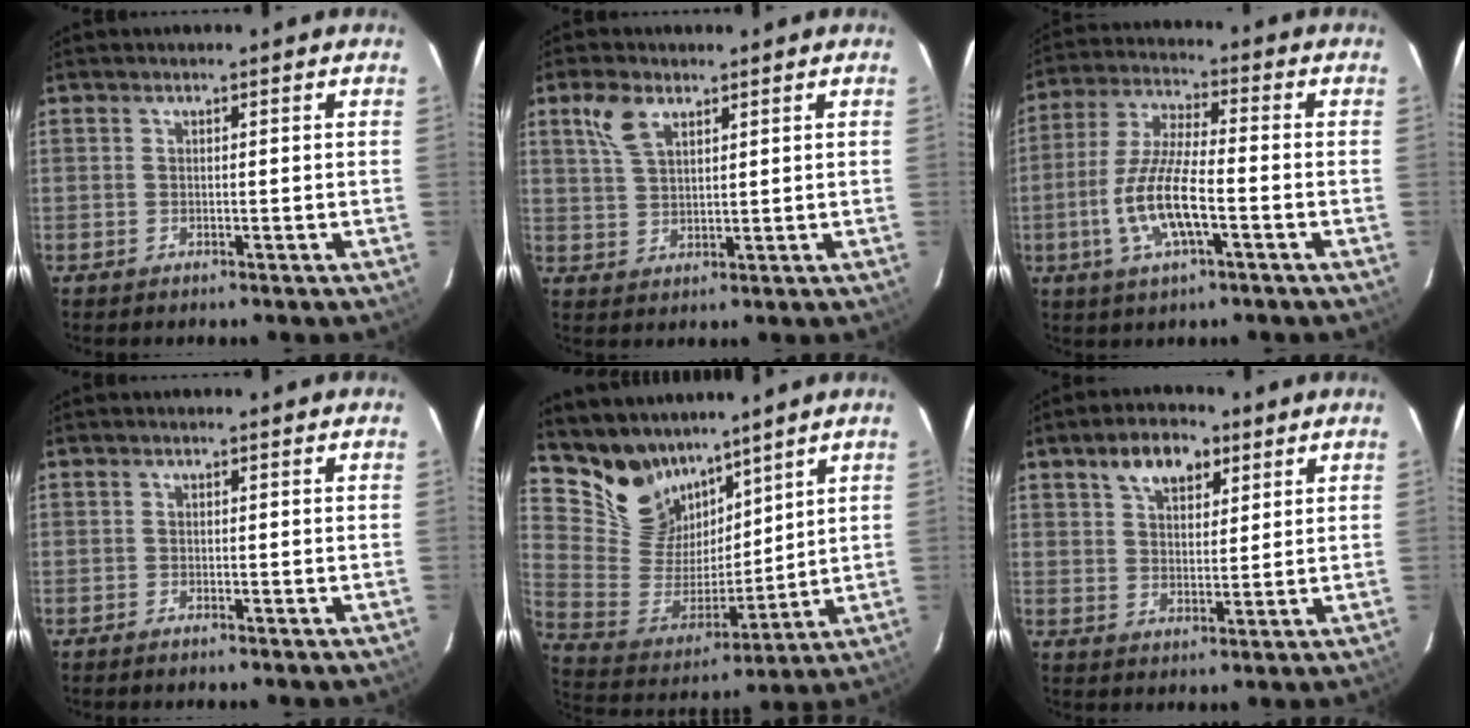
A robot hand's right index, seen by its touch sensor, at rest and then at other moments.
{"total": 5.8, "force": [3.3, 3.0, 3.8], "torque": [-0.080, 0.013, 0.067]}
{"total": 11.9, "force": [-3.8, 3.0, 10.9], "torque": [-0.228, -0.005, -0.074]}
{"total": 0.7, "force": [-0.7, 0.1, 0.3], "torque": [-0.008, -0.001, -0.014]}
{"total": 14.3, "force": [11.4, 8.0, 3.4], "torque": [-0.086, 0.007, 0.237]}
{"total": 7.6, "force": [4.3, 4.2, 4.7], "torque": [-0.080, 0.019, 0.073]}